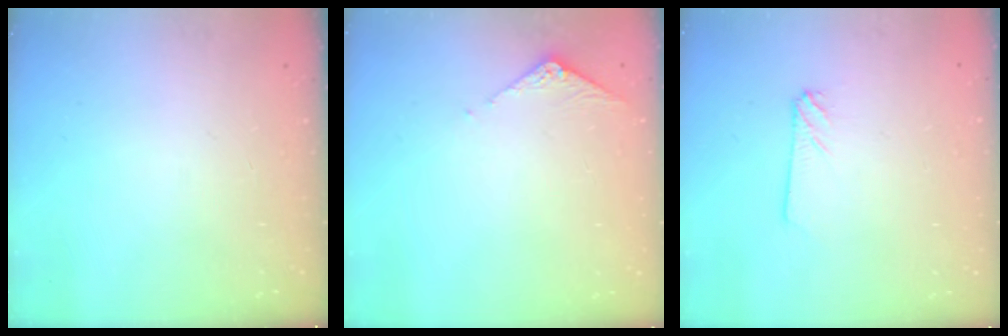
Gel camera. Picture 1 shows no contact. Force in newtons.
{"total": 3.2, "press": 3.2, "slide": 0.3}
{"total": 2.4, "press": 2.4, "slide": 0.2}